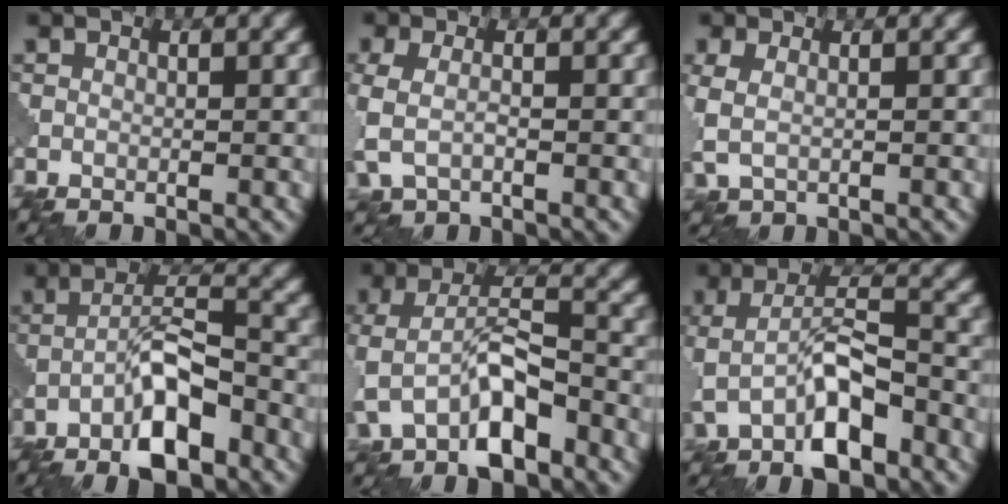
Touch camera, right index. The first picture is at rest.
{"total": 3.2, "force": [-0.6, 2.0, 2.5], "torque": [-0.073, -0.007, -0.015]}
{"total": 2.8, "force": [0.2, 1.8, 2.1], "torque": [-0.060, -0.005, 0.006]}
{"total": 6.6, "force": [-3.7, 2.0, 5.0], "torque": [-0.085, 0.012, -0.069]}
{"total": 6.9, "force": [-3.0, 3.4, 5.2], "torque": [-0.097, 0.003, -0.062]}
{"total": 6.5, "force": [-2.3, 2.8, 5.4], "torque": [-0.101, 0.003, -0.042]}